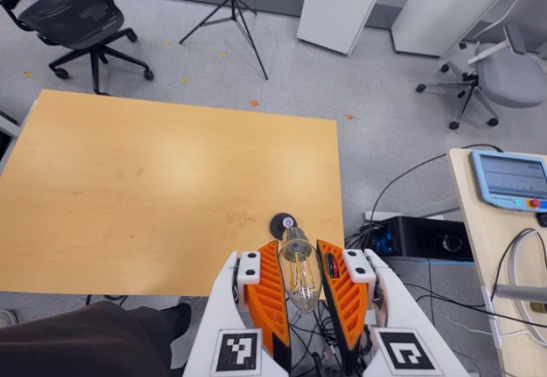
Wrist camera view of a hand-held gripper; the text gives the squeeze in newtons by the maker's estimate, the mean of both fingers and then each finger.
{"total": 12.4, "left": 13.1, "right": 11.7}